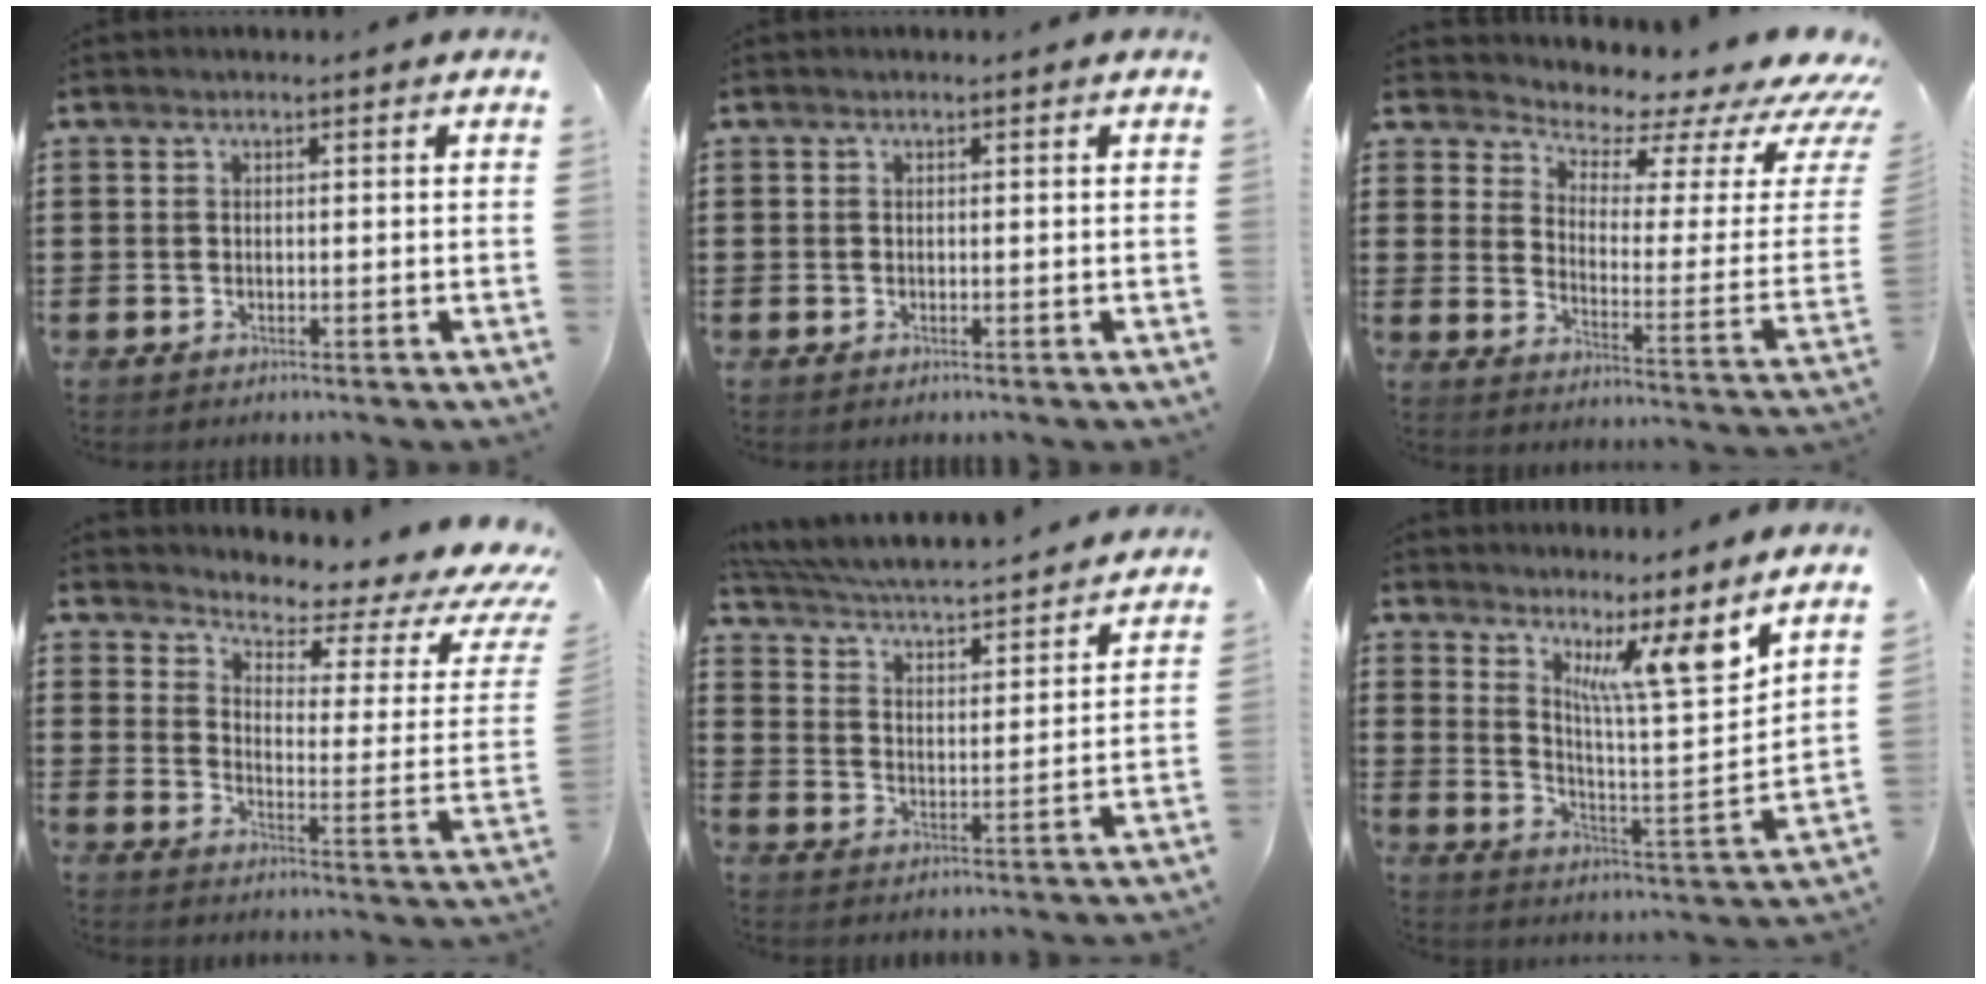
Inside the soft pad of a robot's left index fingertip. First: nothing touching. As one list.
[{"total": 0.0}, {"total": 4.8, "force": [4.3, 1.5, 1.6], "torque": [-0.033, -0.050, 0.064]}, {"total": 4.1, "force": [3.4, 1.0, 2.2], "torque": [-0.048, -0.039, 0.047]}, {"total": 3.8, "force": [3.6, -0.1, 1.2], "torque": [-0.045, -0.037, 0.052]}, {"total": 9.1, "force": [6.3, 0.6, 6.5], "torque": [-0.113, -0.045, 0.104]}]